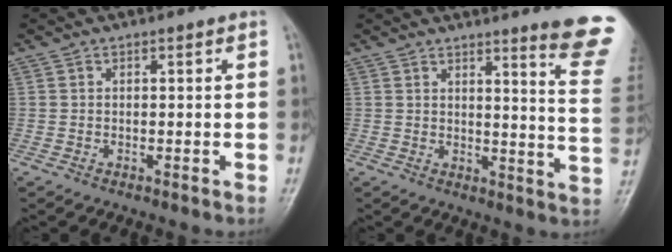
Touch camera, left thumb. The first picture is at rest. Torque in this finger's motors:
{"motor_torque": [1.91, 0.73, 1.73, -1.04, 0.37]}